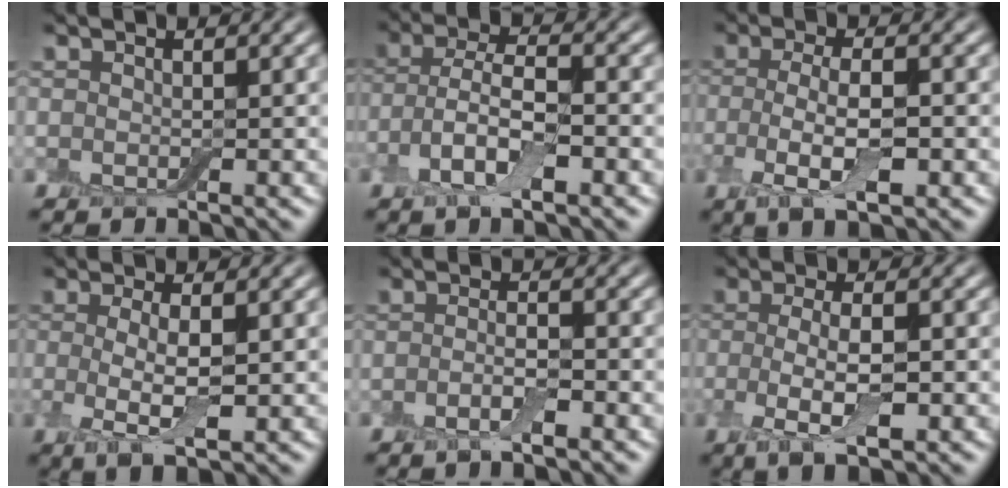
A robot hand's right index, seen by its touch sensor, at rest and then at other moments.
{"total": 5.2, "force": [-2.1, 2.3, 4.2], "torque": [-0.088, 0.004, -0.042]}
{"total": 5.2, "force": [-1.2, 1.8, 4.8], "torque": [-0.095, -0.006, -0.025]}
{"total": 3.8, "force": [-0.3, 1.1, 3.6], "torque": [-0.076, -0.008, -0.004]}
{"total": 2.1, "force": [-0.9, 0.5, 1.8], "torque": [-0.034, 0.000, -0.021]}
{"total": 4.8, "force": [-0.8, 1.6, 4.5], "torque": [-0.091, -0.009, -0.018]}